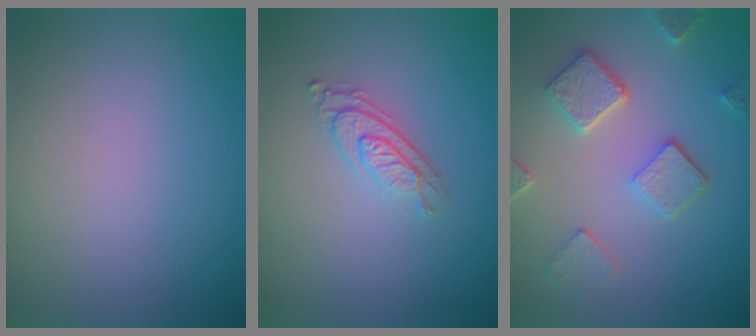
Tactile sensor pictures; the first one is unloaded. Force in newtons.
{"total": 2.8, "press": 2.0, "slide": 1.8}
{"total": 5.0, "press": 3.9, "slide": 3.2}